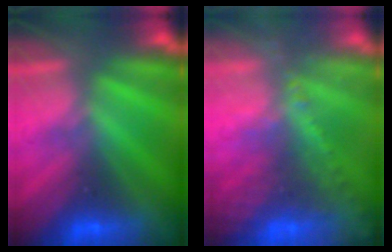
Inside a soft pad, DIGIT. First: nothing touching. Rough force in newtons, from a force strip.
{"total": 6.9}